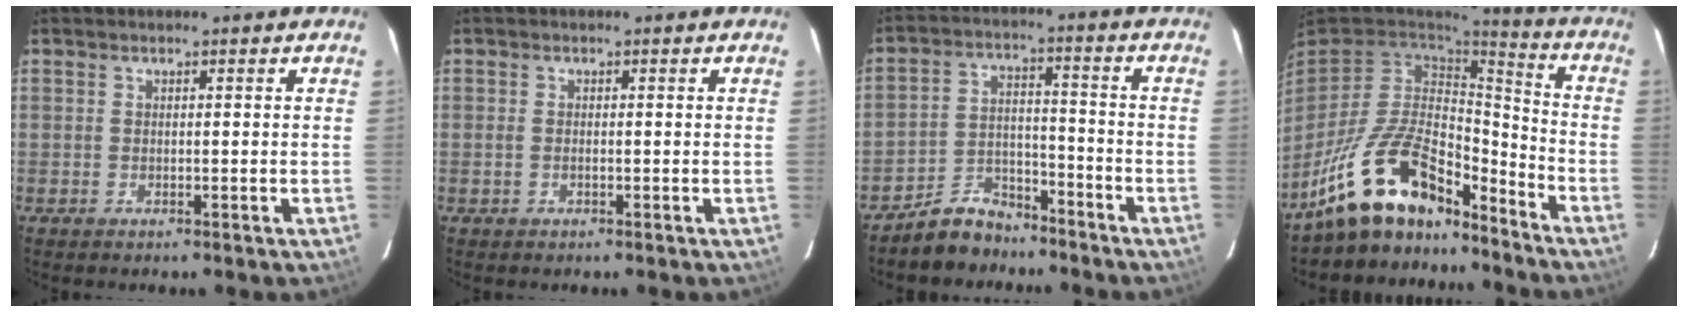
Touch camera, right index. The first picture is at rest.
{"total": 1.0, "force": [-0.3, 0.5, 0.8], "torque": [-0.018, -0.001, -0.007]}
{"total": 8.0, "force": [-6.8, 4.0, 1.3], "torque": [-0.041, 0.028, -0.111]}
{"total": 18.1, "force": [-13.7, 7.7, 8.9], "torque": [-0.196, 0.012, -0.234]}